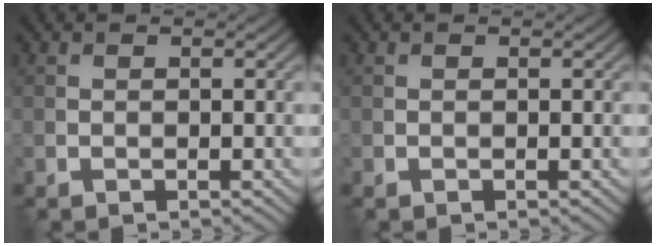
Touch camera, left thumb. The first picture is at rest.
{"total": 0.0}